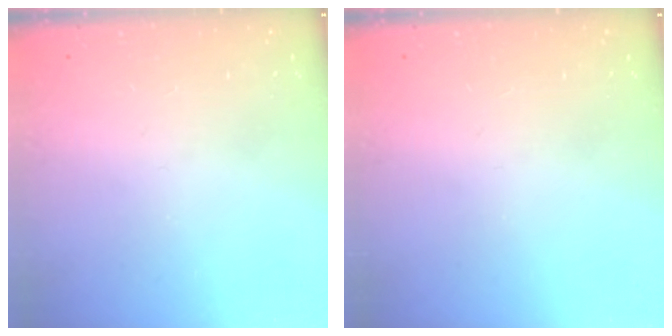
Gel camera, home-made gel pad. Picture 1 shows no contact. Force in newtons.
{"total": 0.0}